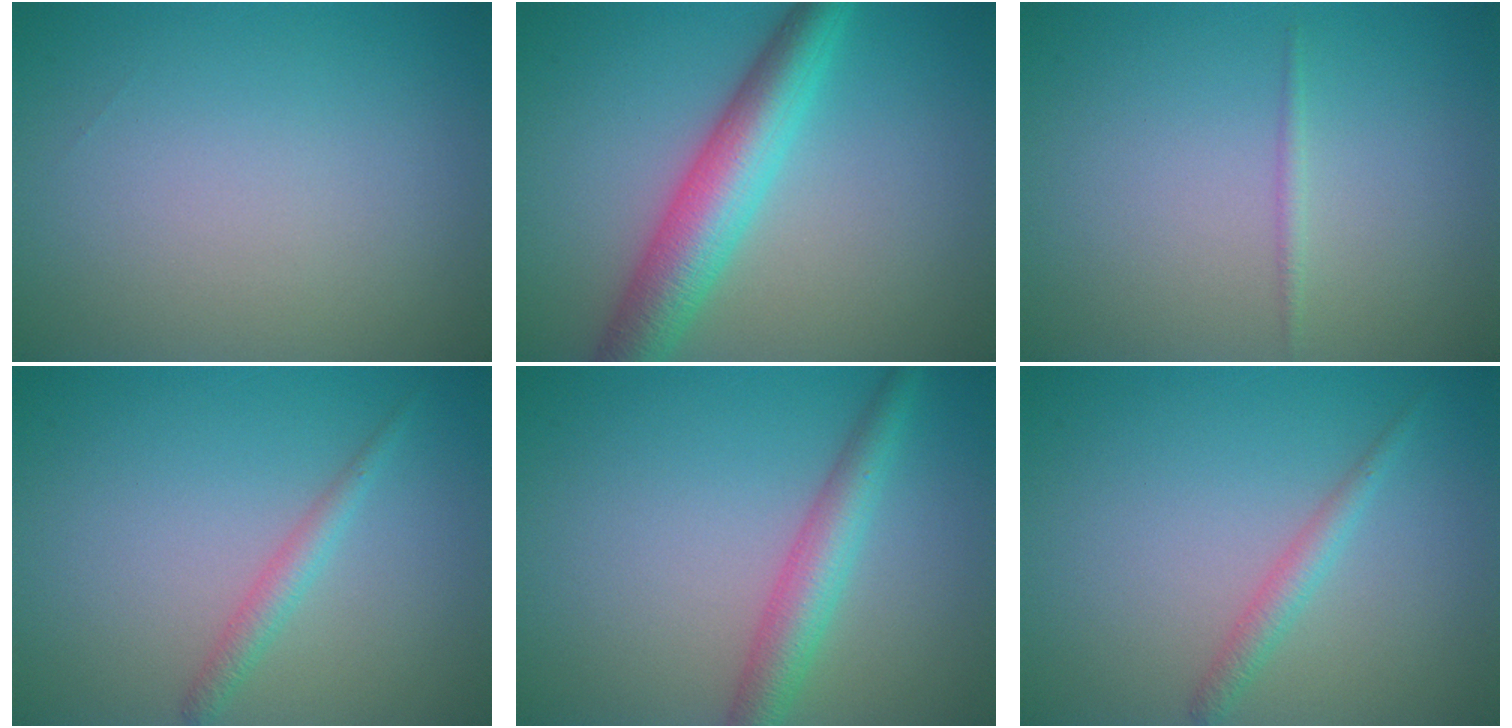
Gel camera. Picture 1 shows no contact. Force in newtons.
{"total": 6.5, "press": 6.5, "slide": 0.0}
{"total": 0.7, "press": 0.7, "slide": 0.0}
{"total": 1.6, "press": 1.6, "slide": 0.0}
{"total": 3.7, "press": 3.7, "slide": 0.1}
{"total": 1.6, "press": 1.6, "slide": 0.0}